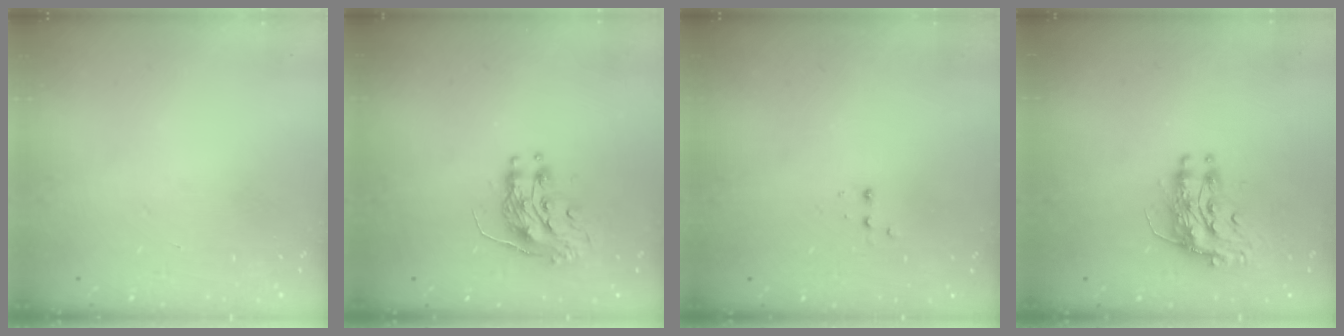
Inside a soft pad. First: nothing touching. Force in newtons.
{"total": 9.3, "press": 9.3, "slide": 0.8}
{"total": 2.4, "press": 2.2, "slide": 0.9}
{"total": 9.2, "press": 9.2, "slide": 0.9}